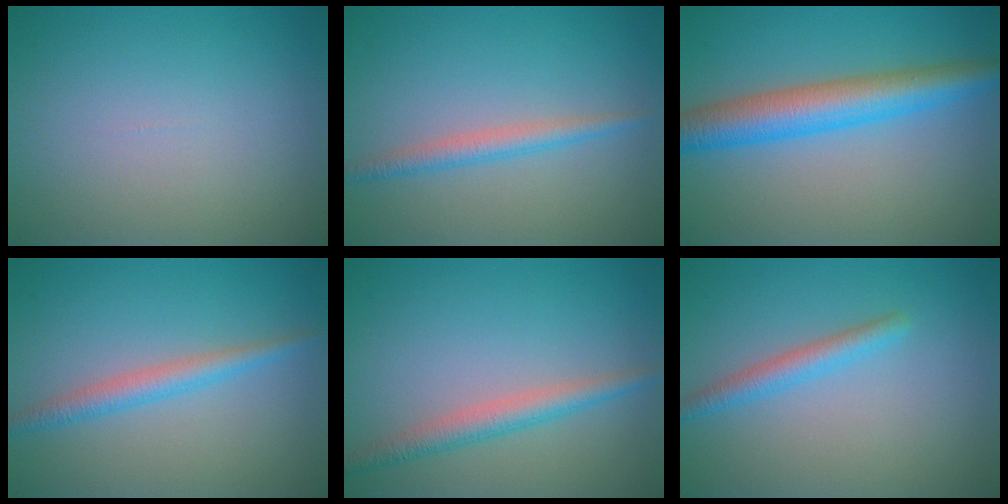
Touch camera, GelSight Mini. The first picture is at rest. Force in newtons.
{"total": 2.1, "press": 2.1, "slide": 0.0}
{"total": 6.2, "press": 6.2, "slide": 0.1}
{"total": 2.4, "press": 2.4, "slide": 0.0}
{"total": 2.8, "press": 2.8, "slide": 0.1}
{"total": 2.2, "press": 2.2, "slide": 0.1}